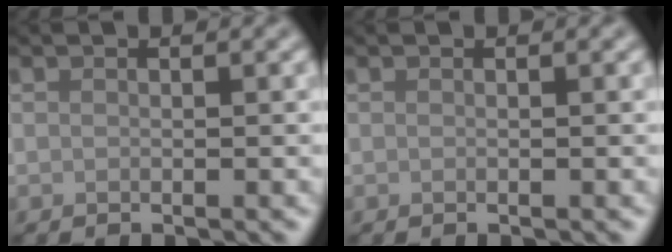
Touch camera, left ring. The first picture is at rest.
{"total": 0.0}